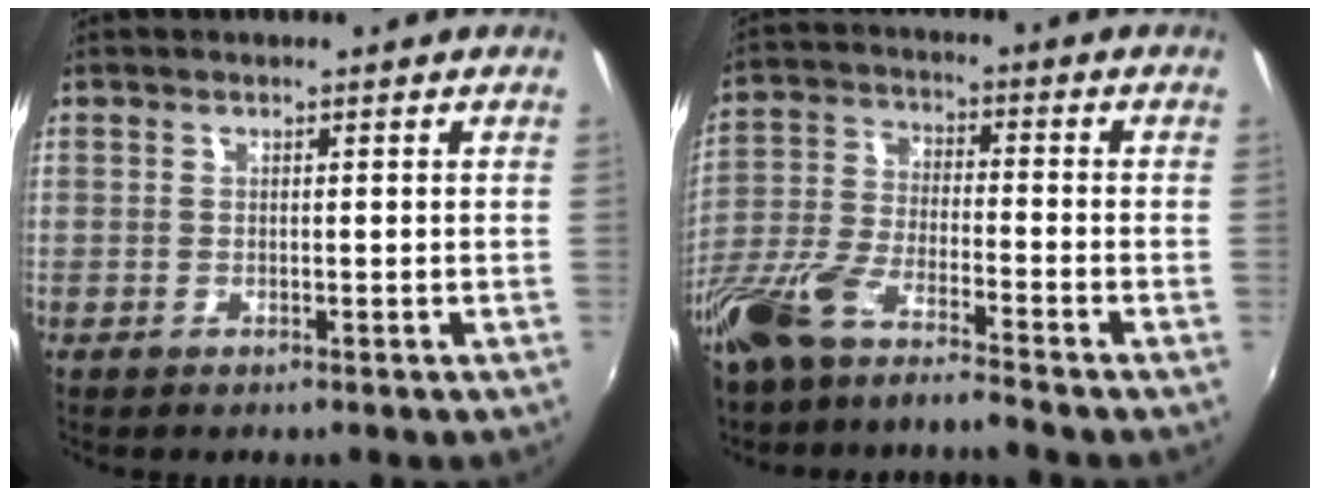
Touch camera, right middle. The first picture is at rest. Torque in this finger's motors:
{"motor_torque": [1.10, -1.04, 0.62, 0.19]}